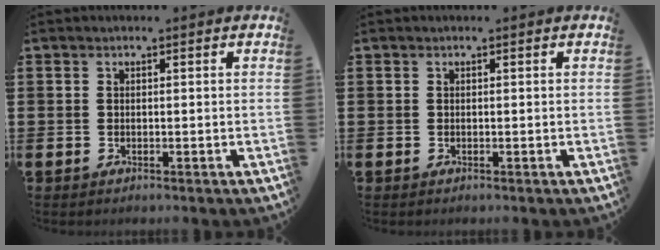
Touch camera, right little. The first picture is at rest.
{"total": 0.0}